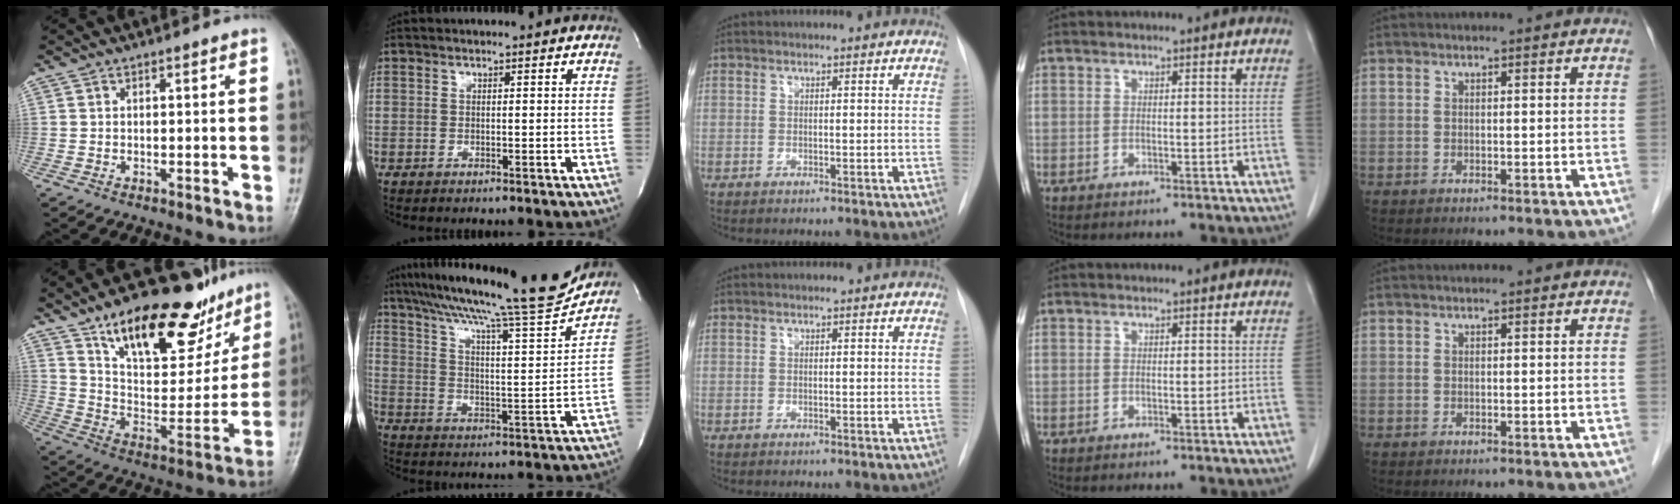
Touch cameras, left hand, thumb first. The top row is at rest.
{"thumb": {"total": 25.4, "force": [16.6, 11.3, 15.6], "torque": [-0.180, -0.064, 0.264]}, "index": {"total": 22.2, "force": [19.3, 0.1, 10.8], "torque": [-0.189, -0.023, 0.283]}}